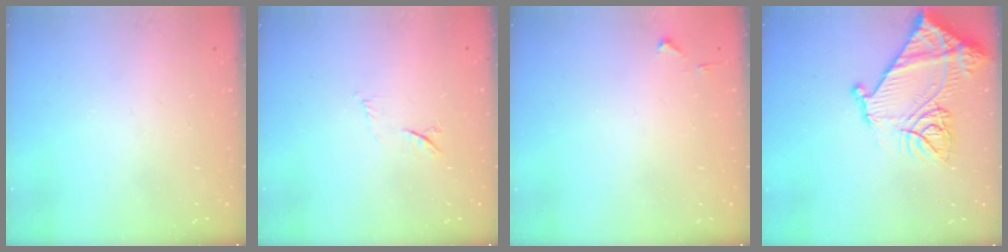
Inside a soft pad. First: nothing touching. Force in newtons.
{"total": 4.7, "press": 4.6, "slide": 1.2}
{"total": 3.1, "press": 3.1, "slide": 0.5}
{"total": 19.9, "press": 19.8, "slide": 2.1}